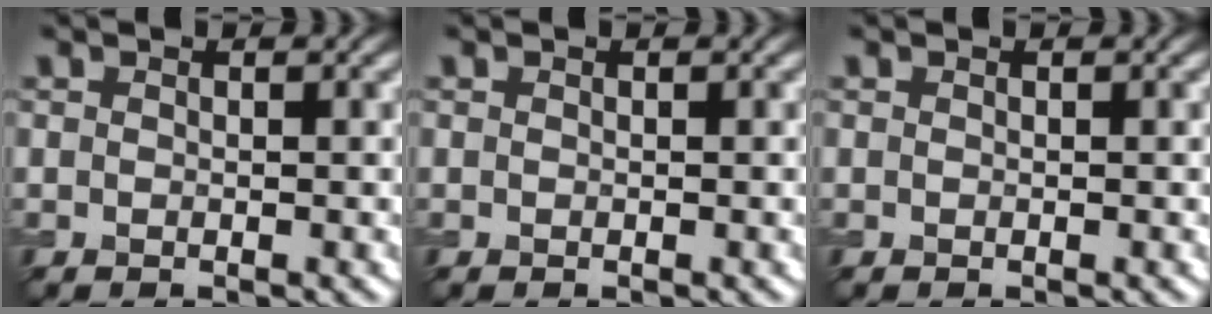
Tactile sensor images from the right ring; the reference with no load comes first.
{"total": 0.0}
{"total": 0.0}